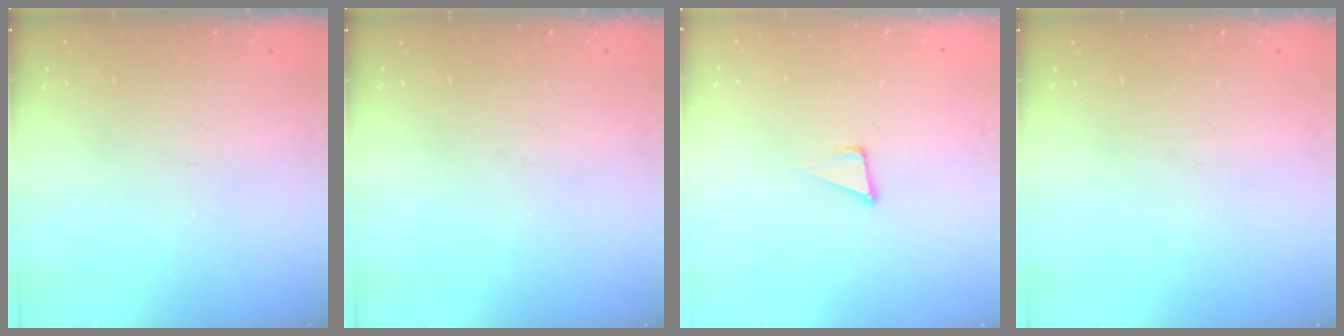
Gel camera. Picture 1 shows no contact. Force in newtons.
{"total": 0.0}
{"total": 4.9, "press": 3.9, "slide": 3.0}
{"total": 0.0}